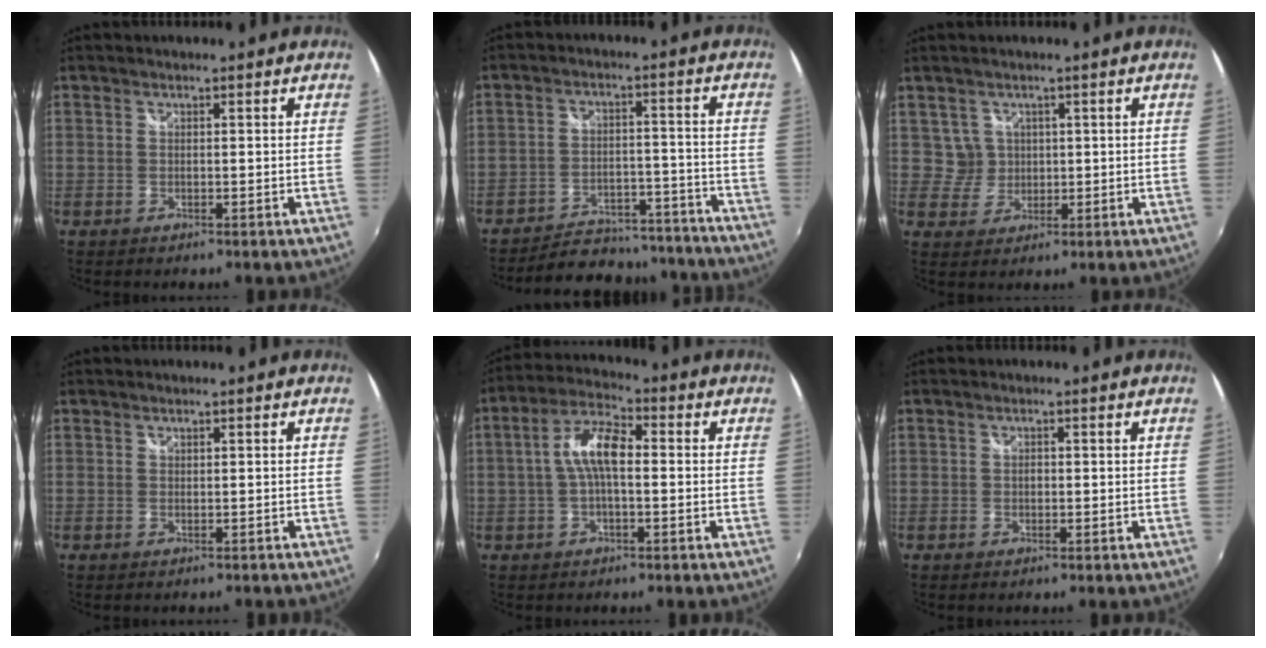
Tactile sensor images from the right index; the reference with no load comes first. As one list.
[{"total": 19.4, "force": [-17.5, 6.6, 5.2], "torque": [-0.110, 0.033, -0.215]}, {"total": 3.3, "force": [0.9, 3.2, -0.1], "torque": [0.011, 0.010, 0.015]}, {"total": 0.0}, {"total": 7.7, "force": [-0.2, 2.9, 7.1], "torque": [-0.146, 0.021, -0.006]}, {"total": 0.7, "force": [-0.1, 0.6, 0.4], "torque": [-0.006, 0.001, -0.004]}]